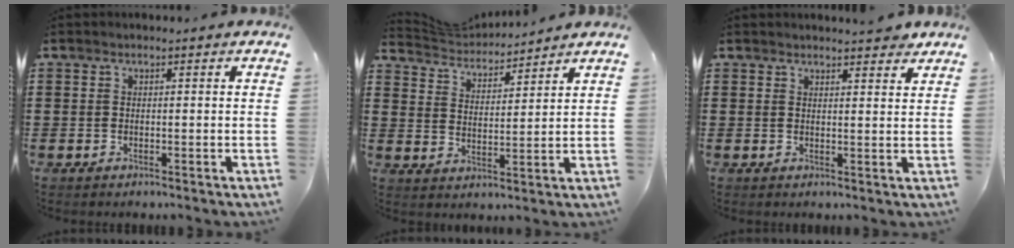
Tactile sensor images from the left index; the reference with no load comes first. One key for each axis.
{"total": 4.4, "fx": 4.3, "fy": 0.7, "fz": 0.3, "tx": -0.029, "ty": -0.023, "tz": 0.074}
{"total": 2.7, "fx": 2.5, "fy": 0.3, "fz": 0.8, "tx": -0.013, "ty": -0.005, "tz": 0.046}